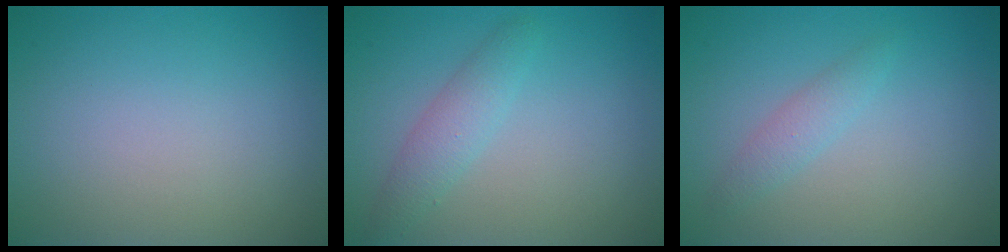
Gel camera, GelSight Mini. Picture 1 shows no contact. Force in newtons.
{"total": 2.2, "press": 2.2, "slide": 0.1}
{"total": 1.5, "press": 1.5, "slide": 0.0}